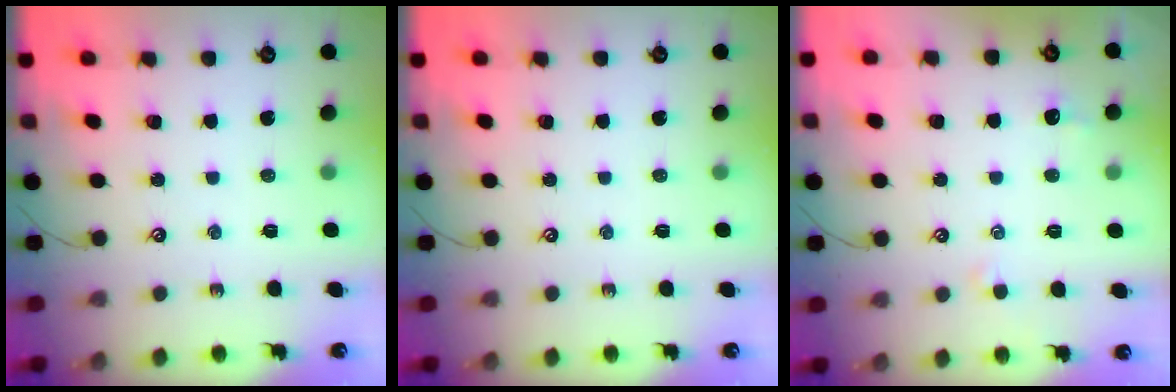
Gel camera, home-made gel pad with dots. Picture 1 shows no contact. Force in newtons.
{"total": 0.0}
{"total": 0.6, "press": 0.2, "slide": 0.6}